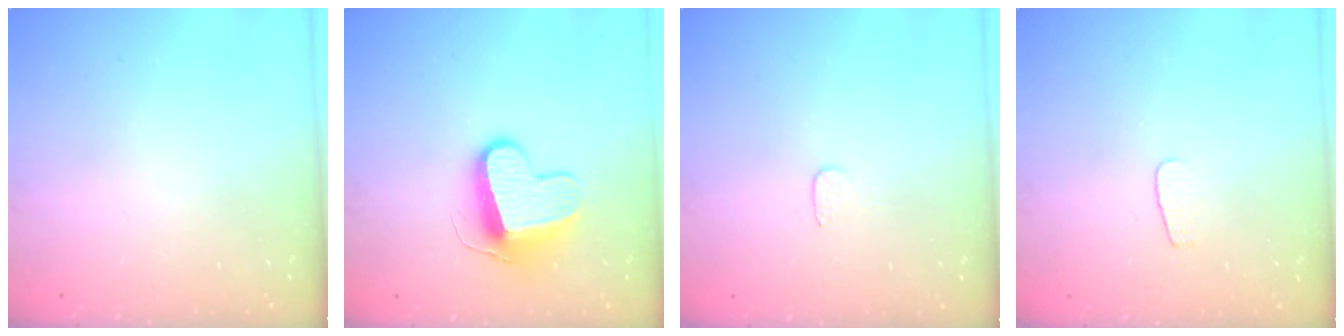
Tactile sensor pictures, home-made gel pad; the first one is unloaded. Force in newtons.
{"total": 10.6, "press": 10.6, "slide": 0.4}
{"total": 3.0, "press": 3.0, "slide": 0.3}
{"total": 3.5, "press": 3.5, "slide": 0.3}